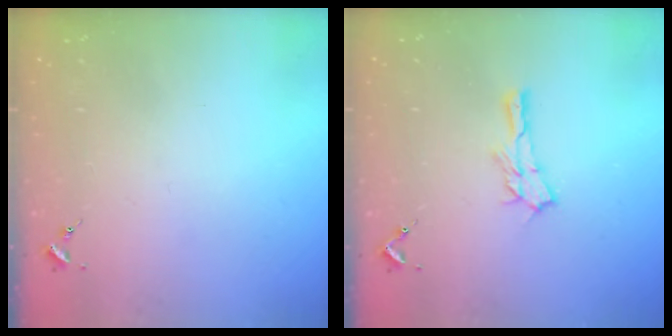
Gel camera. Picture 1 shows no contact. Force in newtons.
{"total": 8.4, "press": 8.4, "slide": 0.3}